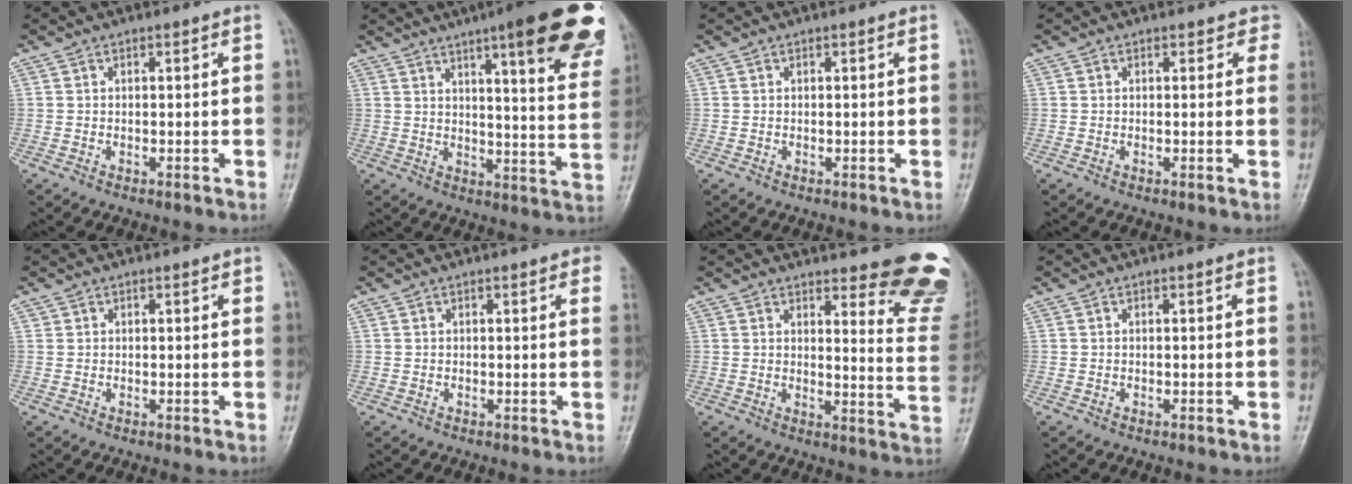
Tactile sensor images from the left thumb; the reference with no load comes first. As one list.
[{"total": 23.9, "force": [14.4, 4.4, 18.5], "torque": [-0.215, -0.050, 0.177]}, {"total": 0.0}, {"total": 2.2, "force": [1.6, 1.5, 0.5], "torque": [0.027, -0.005, 0.001]}, {"total": 1.0, "force": [0.6, 0.7, 0.5], "torque": [0.002, -0.004, 0.007]}, {"total": 3.3, "force": [2.1, 0.8, 2.4], "torque": [-0.017, 0.004, 0.016]}, {"total": 15.7, "force": [13.2, 3.5, 7.6], "torque": [-0.047, -0.124, 0.137]}, {"total": 0.0}]